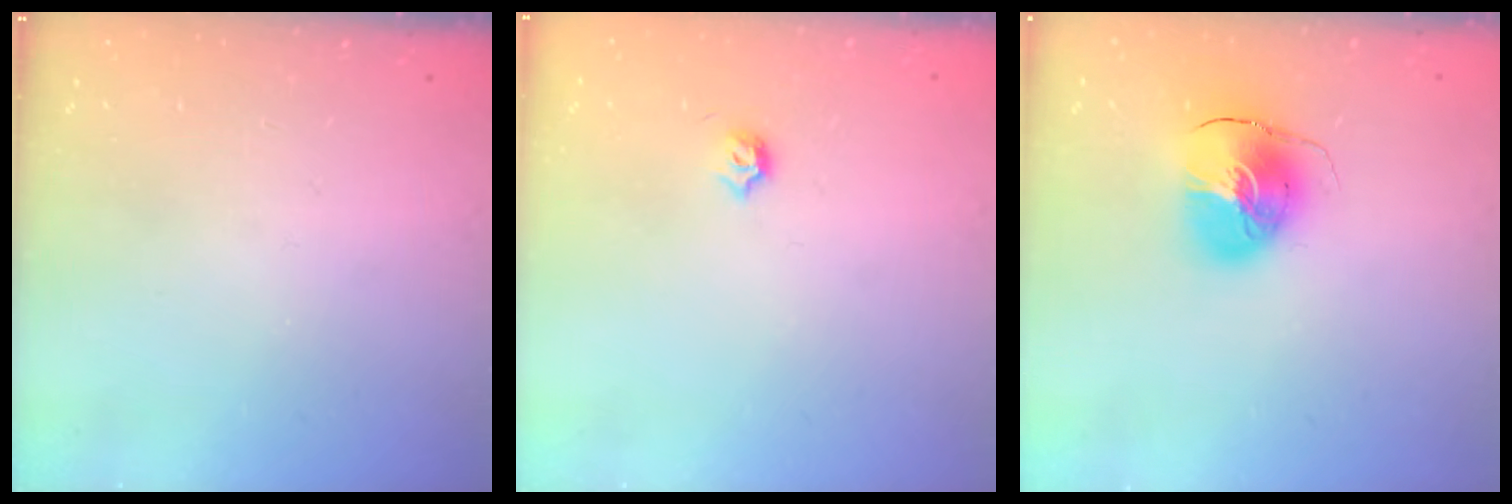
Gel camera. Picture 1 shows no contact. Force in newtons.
{"total": 3.5, "press": 3.5, "slide": 0.6}
{"total": 10.6, "press": 10.5, "slide": 1.7}